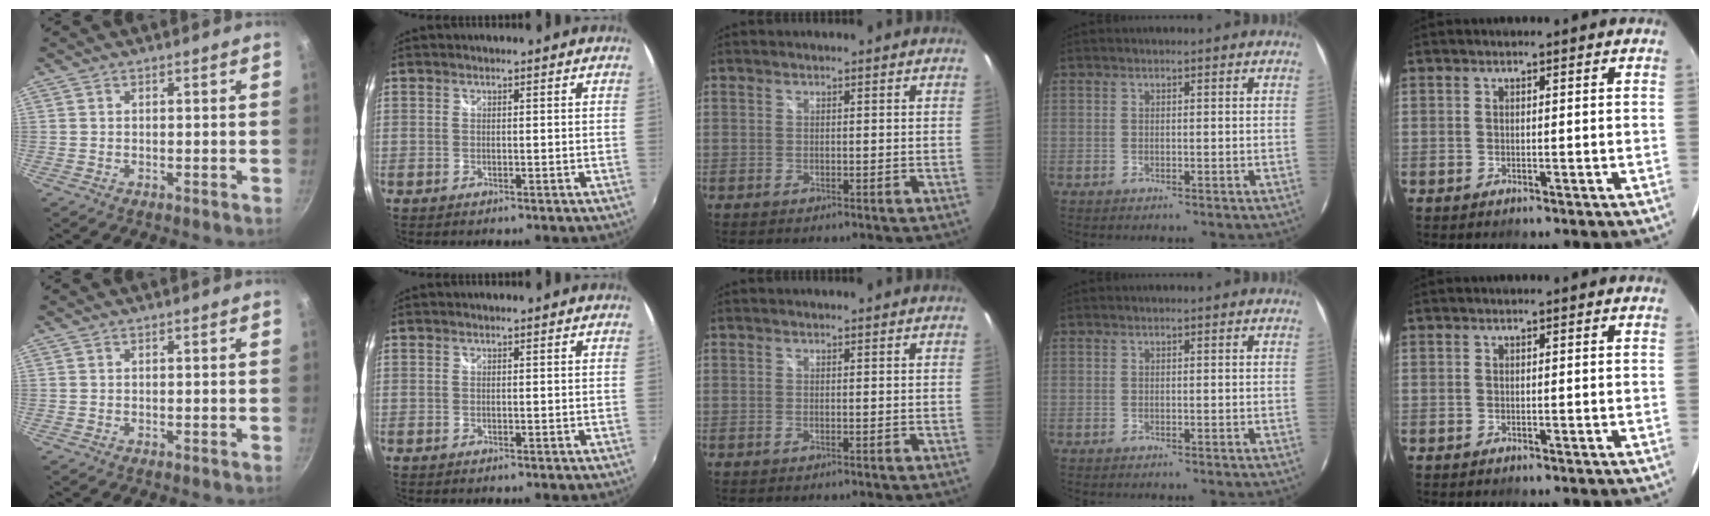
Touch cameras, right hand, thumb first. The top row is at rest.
{}